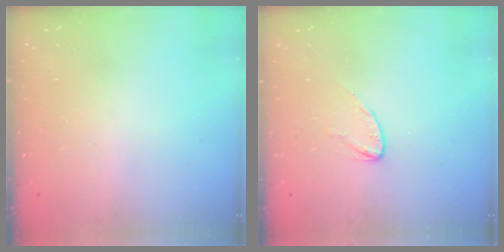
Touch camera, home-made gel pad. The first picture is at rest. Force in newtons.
{"total": 3.8, "press": 3.7, "slide": 0.4}